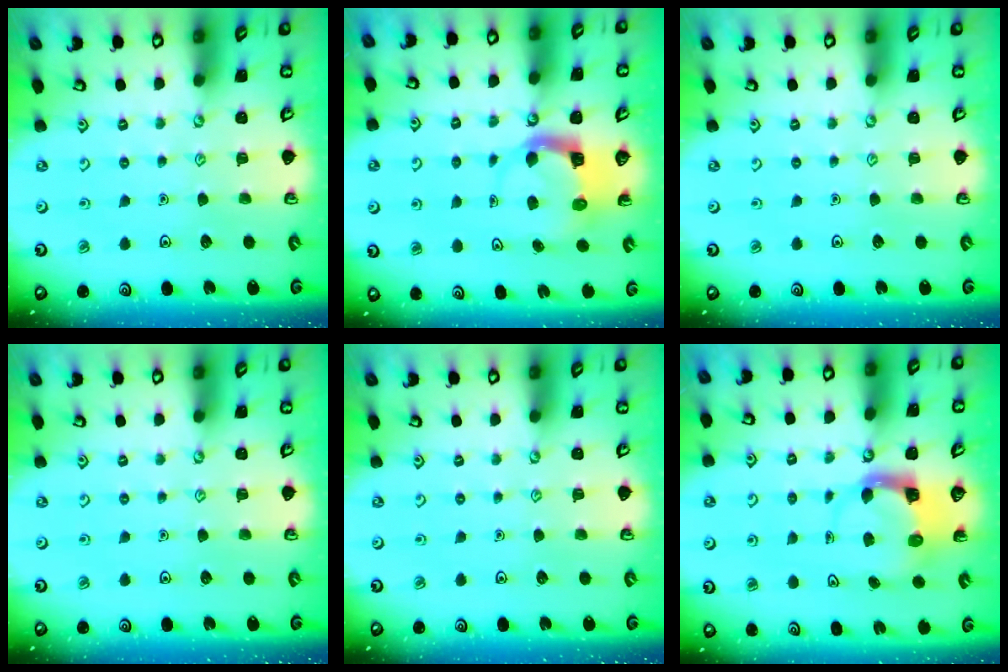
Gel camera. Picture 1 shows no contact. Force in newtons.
{"total": 4.0, "press": 4.0, "slide": 0.3}
{"total": 0.0}
{"total": 0.0}
{"total": 0.0}
{"total": 3.7, "press": 3.6, "slide": 0.5}